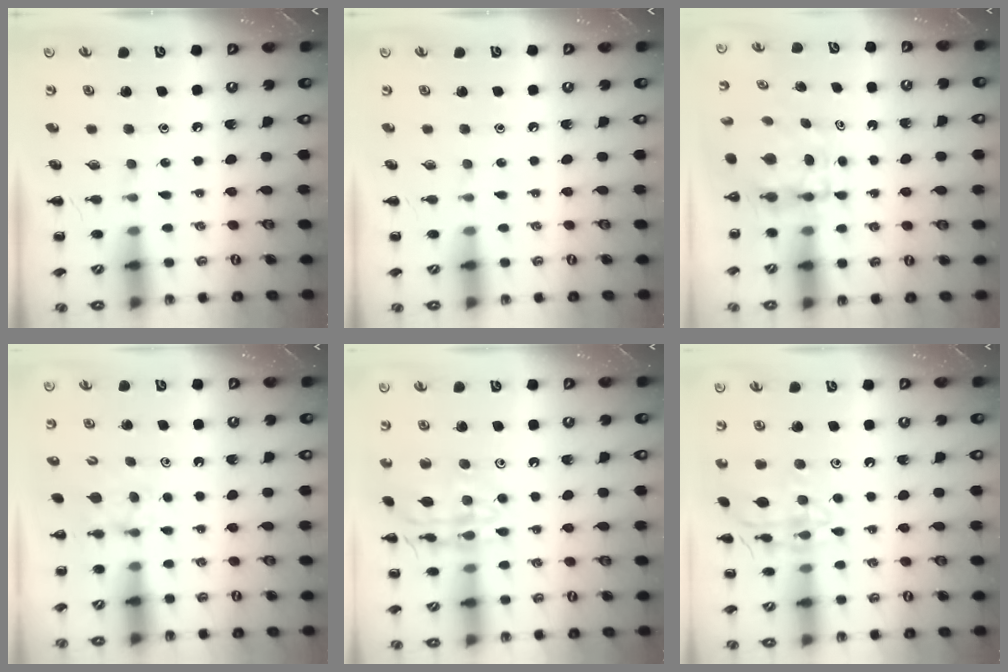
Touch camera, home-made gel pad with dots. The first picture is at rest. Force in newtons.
{"total": 0.0}
{"total": 4.6, "press": 4.5, "slide": 0.6}
{"total": 3.9, "press": 3.5, "slide": 1.5}
{"total": 13.8, "press": 13.8, "slide": 1.2}
{"total": 14.8, "press": 14.8, "slide": 0.5}